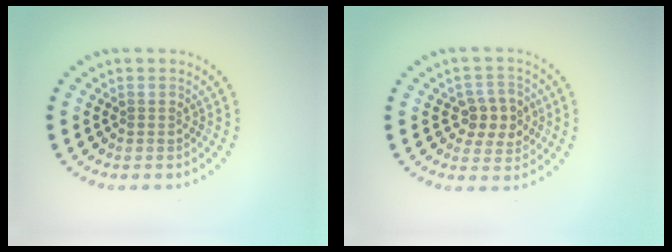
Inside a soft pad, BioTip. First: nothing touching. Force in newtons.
{"total": 3.4, "press": 3.3, "slide": 0.8}